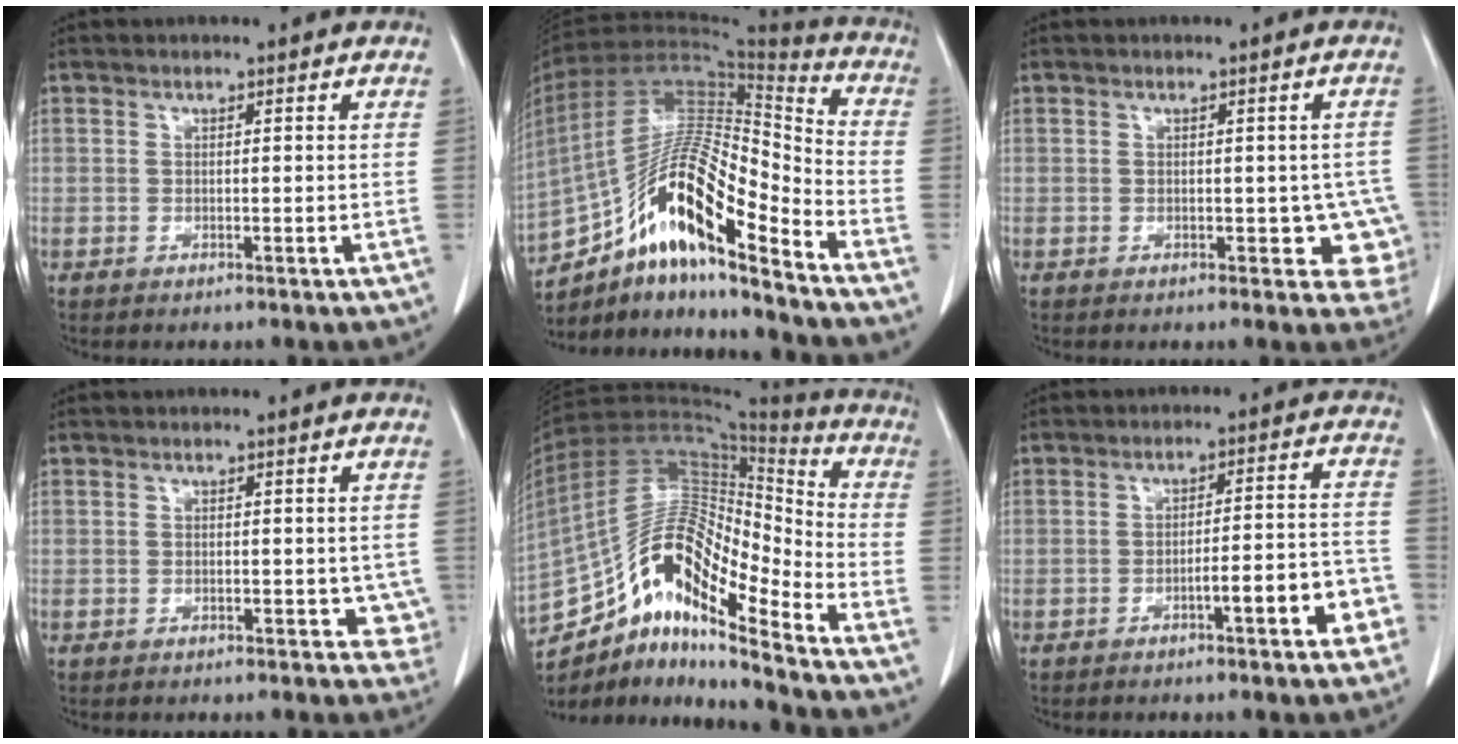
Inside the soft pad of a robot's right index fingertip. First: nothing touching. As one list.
[{"total": 19.9, "force": [-12.2, 3.7, 15.3], "torque": [-0.296, 0.012, -0.215]}, {"total": 4.9, "force": [-0.9, 3.0, 3.8], "torque": [-0.014, 0.013, -0.005]}, {"total": 2.8, "force": [-0.3, 1.9, 2.0], "torque": [-0.004, 0.005, -0.001]}, {"total": 19.1, "force": [-12.5, 4.6, 13.7], "torque": [-0.259, 0.040, -0.219]}, {"total": 7.8, "force": [-3.7, 1.3, 6.7], "torque": [-0.083, 0.026, -0.043]}]